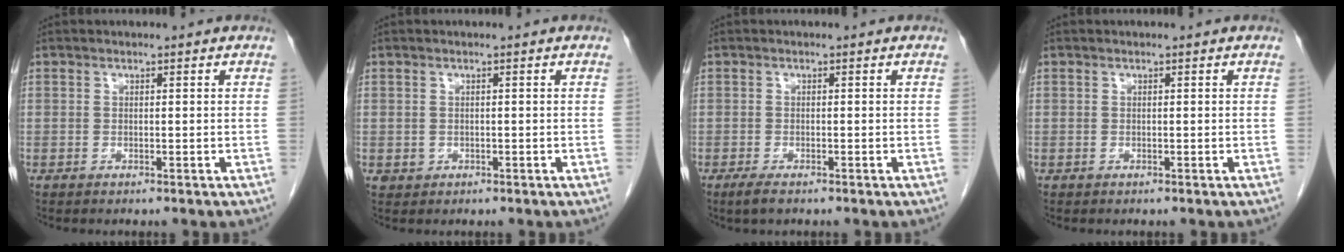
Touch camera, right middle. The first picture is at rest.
{"total": 1.0, "force": [-0.2, 1.0, 0.2], "torque": [-0.006, 0.001, 0.003]}
{"total": 2.0, "force": [-1.3, 0.5, 1.4], "torque": [-0.035, -0.006, -0.023]}
{"total": 0.0}